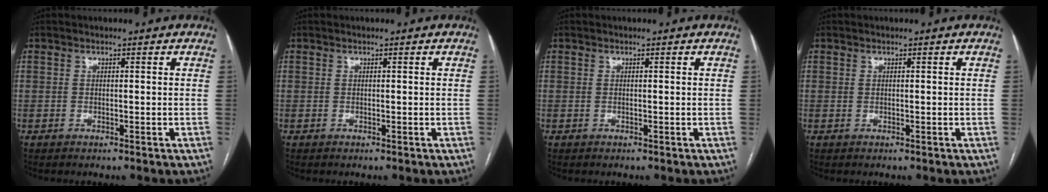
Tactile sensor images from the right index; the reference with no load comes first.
{"total": 0.0}
{"total": 0.0}
{"total": 0.0}